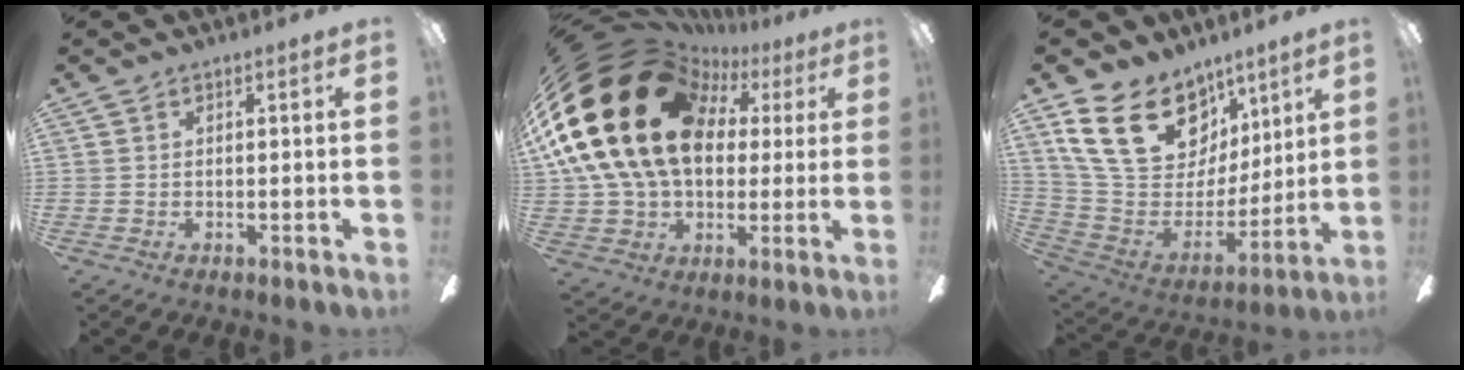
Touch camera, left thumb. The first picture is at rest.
{"total": 28.1, "force": [7.5, 20.3, 17.9], "torque": [-0.382, -0.035, 0.150]}
{"total": 24.5, "force": [12.7, 16.3, 13.1], "torque": [-0.248, -0.065, 0.243]}